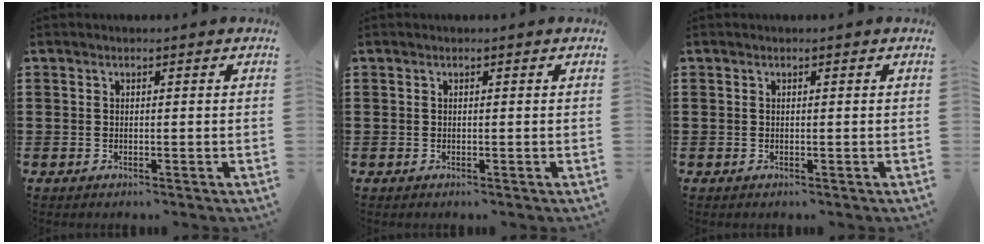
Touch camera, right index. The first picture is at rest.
{"total": 0.0}
{"total": 0.0}